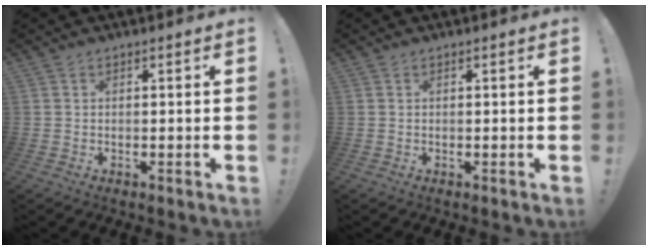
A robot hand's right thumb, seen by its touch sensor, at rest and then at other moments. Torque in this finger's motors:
{"motor_torque": [-0.10, 0.09, 0.04, -0.12, 0.03]}